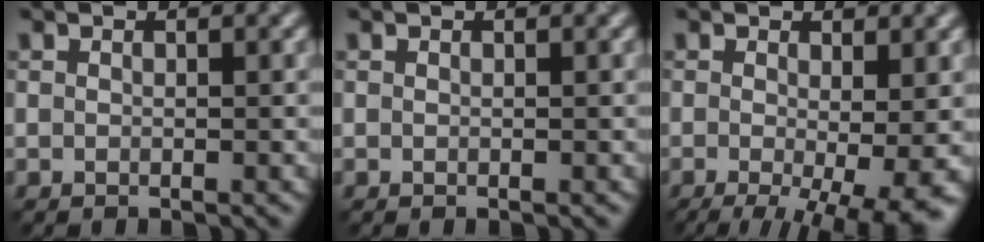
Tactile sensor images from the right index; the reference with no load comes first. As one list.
[{"total": 0.0}, {"total": 9.2, "force": [-2.5, 2.9, 8.4], "torque": [-0.116, -0.019, -0.026]}]